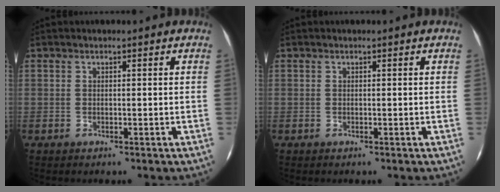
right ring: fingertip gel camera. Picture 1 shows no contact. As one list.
[{"total": 0.0}]